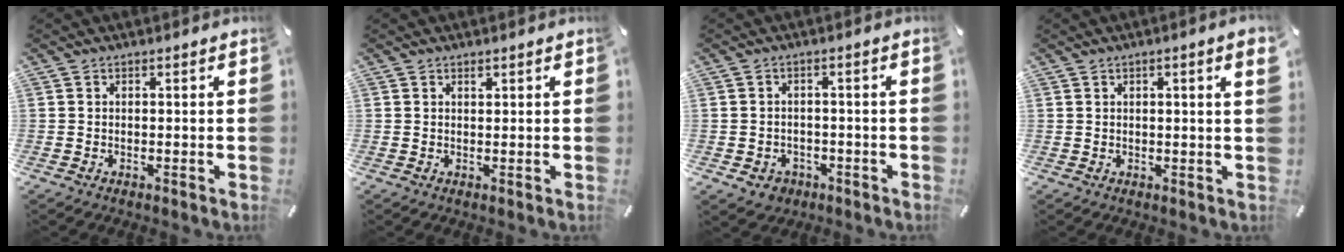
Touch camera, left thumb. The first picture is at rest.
{"total": 0.7, "force": [0.5, 0.4, 0.3], "torque": [-0.005, -0.001, 0.010]}
{"total": 3.9, "force": [-1.7, 3.3, 1.2], "torque": [-0.010, 0.007, -0.032]}
{"total": 2.8, "force": [1.0, 0.3, 2.6], "torque": [-0.049, 0.002, 0.015]}